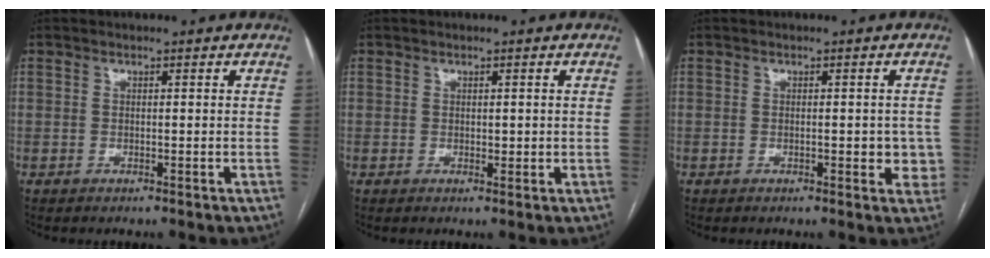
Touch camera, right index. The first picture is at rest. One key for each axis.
{"total": 1.4, "fx": 0.2, "fy": 1.0, "fz": 0.9, "tx": -0.012, "ty": -0.002, "tz": 0.005}
{"total": 4.0, "fx": -0.4, "fy": 2.1, "fz": 3.4, "tx": -0.026, "ty": 0.003, "tz": -0.004}